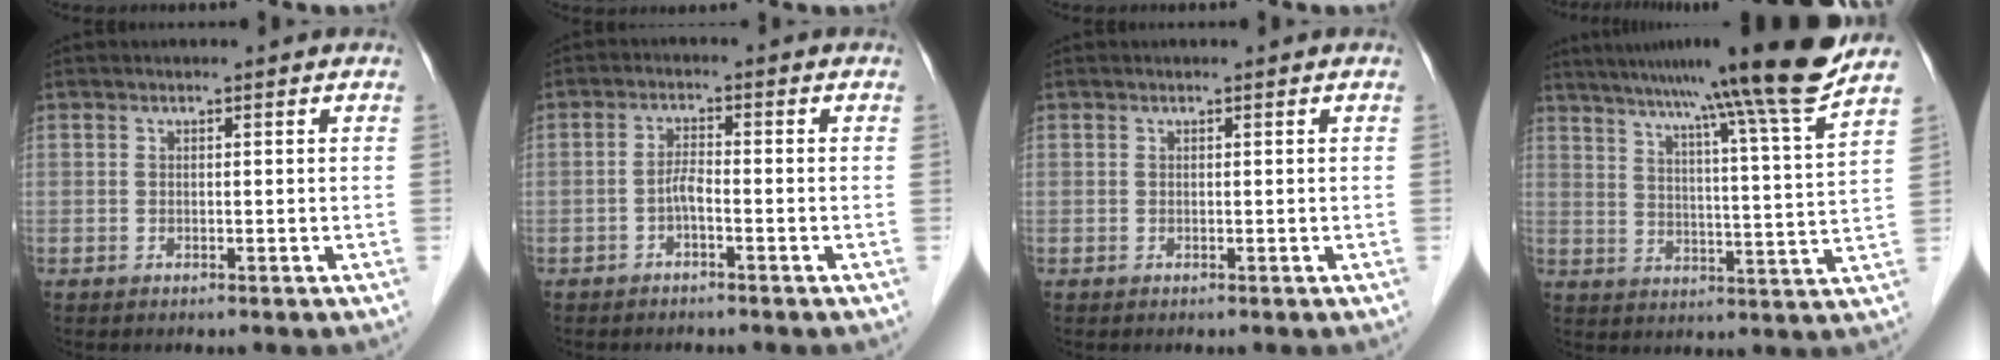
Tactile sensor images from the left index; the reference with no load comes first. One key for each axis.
{"total": 2.2, "fx": -1.1, "fy": 0.5, "fz": 1.9, "tx": -0.041, "ty": 0.006, "tz": -0.023}
{"total": 0.0}
{"total": 19.1, "fx": 15.5, "fy": -3.0, "fz": 10.8, "tx": -0.169, "ty": -0.028, "tz": 0.209}